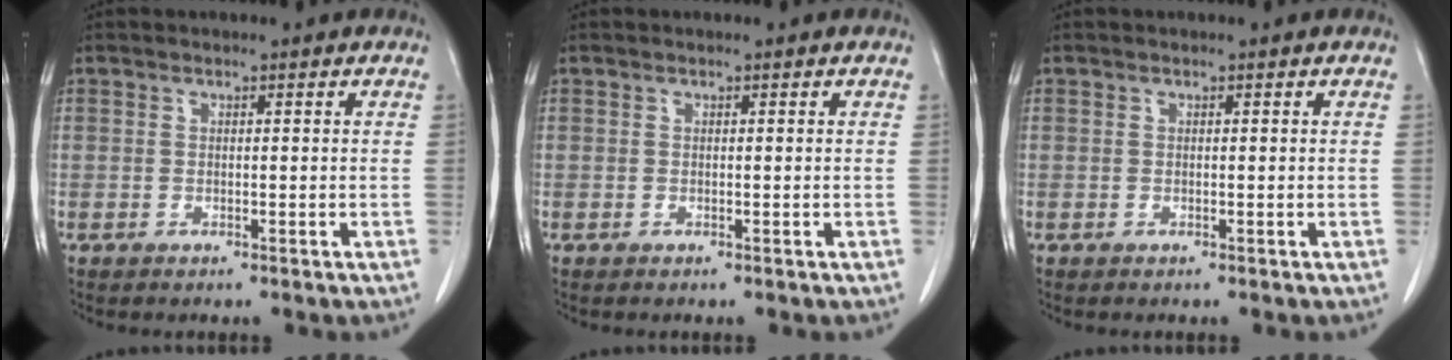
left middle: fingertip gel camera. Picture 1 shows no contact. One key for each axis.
{"total": 0.0}
{"total": 0.0}